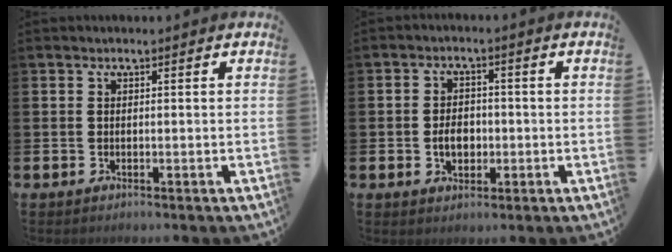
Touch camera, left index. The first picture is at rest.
{"total": 3.7, "force": [-0.8, 2.6, 2.5], "torque": [-0.032, -0.001, -0.021]}